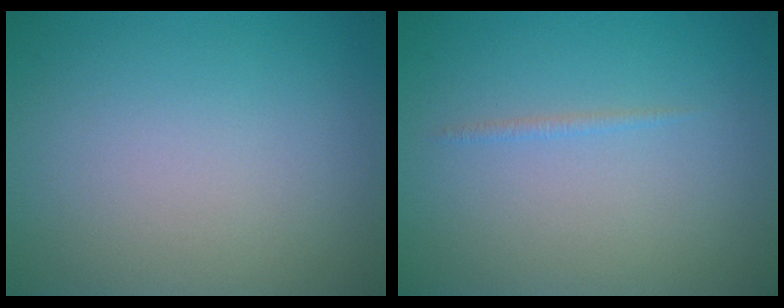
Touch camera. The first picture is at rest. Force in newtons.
{"total": 0.6, "press": 0.6, "slide": 0.1}